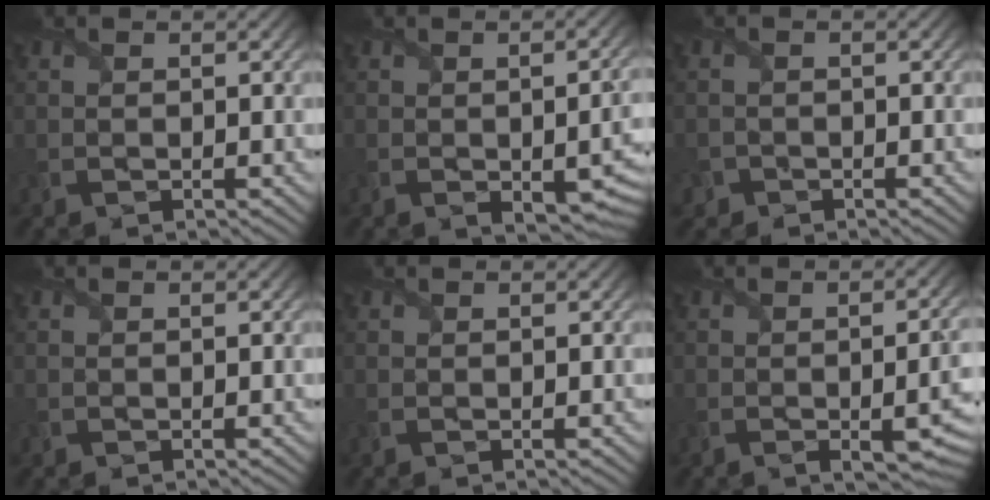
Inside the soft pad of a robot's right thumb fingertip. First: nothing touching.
{"total": 8.0, "force": [-2.5, 4.3, 6.2], "torque": [-0.084, -0.043, -0.009]}
{"total": 1.4, "force": [-0.9, 1.2, 0.0], "torque": [0.007, -0.005, -0.018]}
{"total": 0.0}
{"total": 0.0}
{"total": 7.6, "force": [-2.5, 2.8, 6.6], "torque": [-0.081, -0.028, -0.014]}